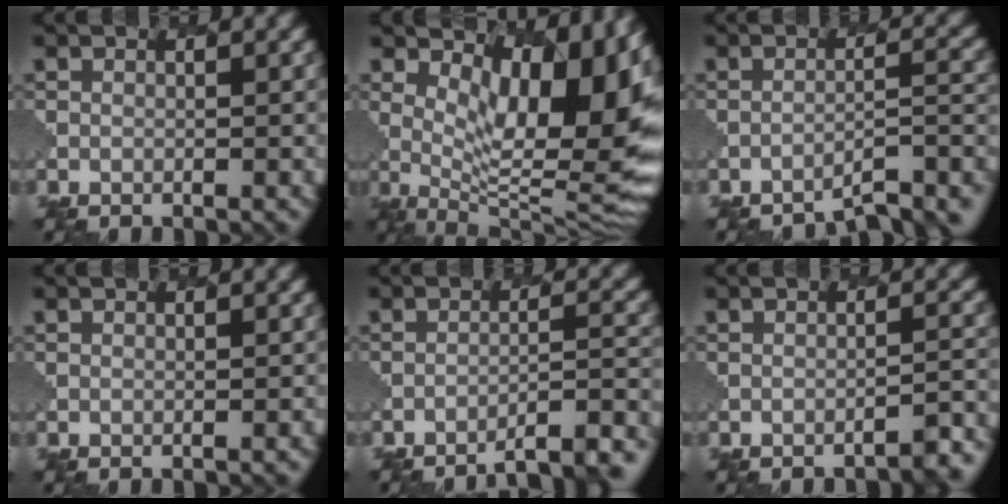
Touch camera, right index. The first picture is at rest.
{"total": 12.1, "force": [3.8, 4.8, 10.4], "torque": [-0.143, -0.013, 0.069]}
{"total": 5.7, "force": [-4.9, 1.0, 2.7], "torque": [-0.028, 0.006, -0.067]}
{"total": 0.6, "force": [-0.4, 0.2, 0.4], "torque": [0.005, 0.002, -0.005]}
{"total": 8.7, "force": [-7.8, 1.5, 3.5], "torque": [-0.032, 0.018, -0.092]}
{"total": 3.2, "force": [-2.7, 0.6, 1.6], "torque": [-0.007, 0.012, -0.039]}